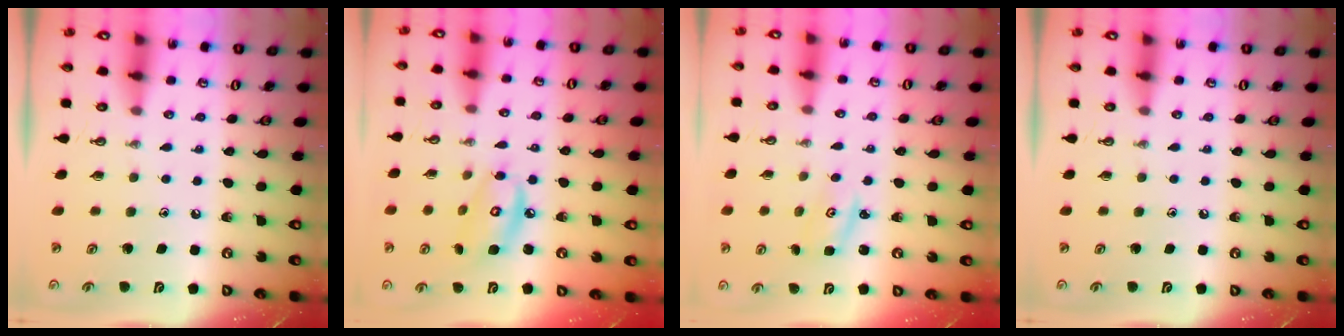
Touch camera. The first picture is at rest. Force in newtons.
{"total": 9.3, "press": 9.3, "slide": 0.6}
{"total": 1.6, "press": 1.5, "slide": 0.1}
{"total": 0.0}